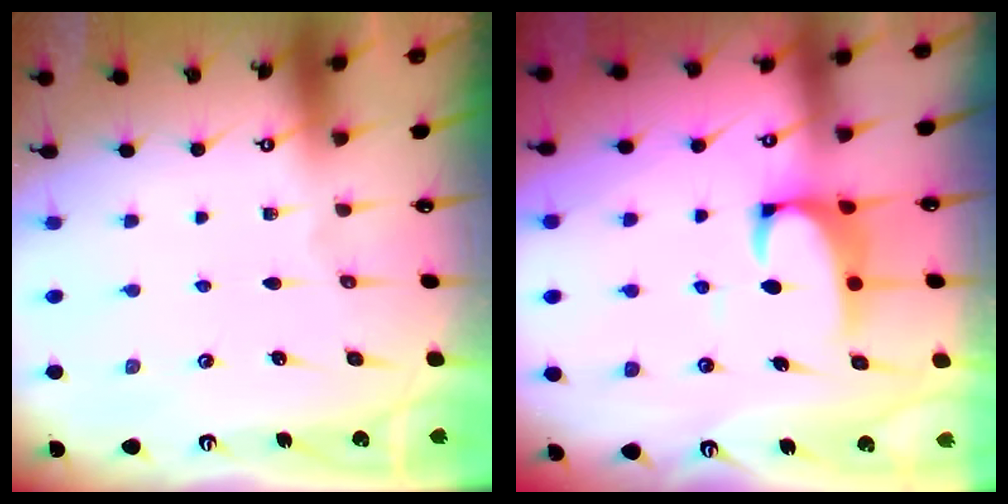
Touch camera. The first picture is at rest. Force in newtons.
{"total": 2.4, "press": 2.2, "slide": 0.9}